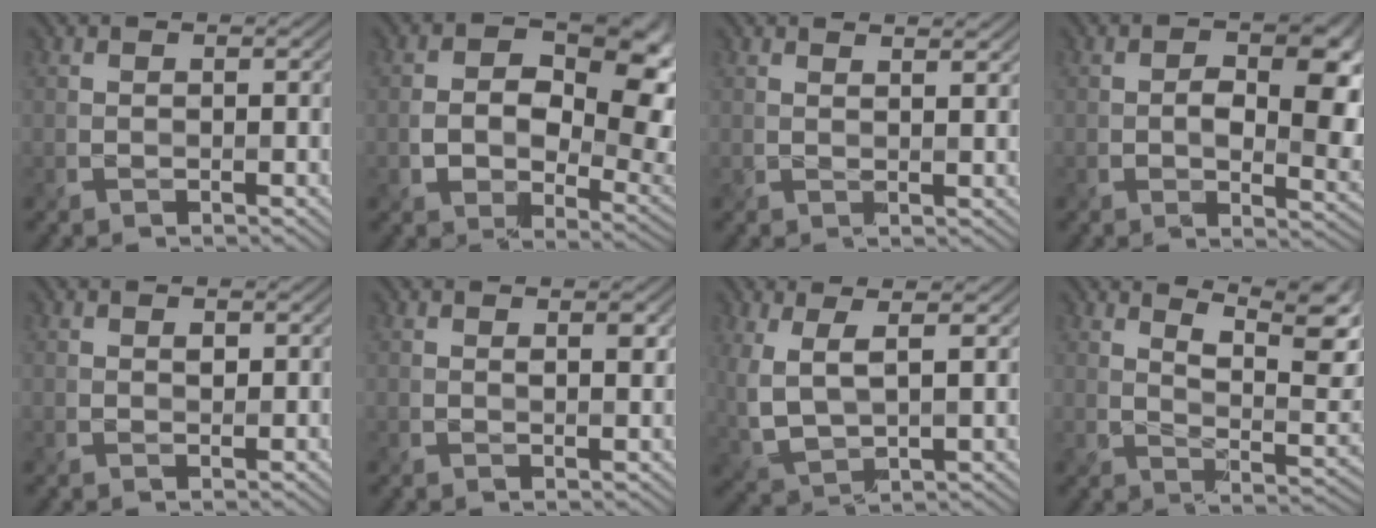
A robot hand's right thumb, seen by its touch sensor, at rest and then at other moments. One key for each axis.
{"total": 11.5, "fx": 1.9, "fy": 7.9, "fz": 8.1, "tx": -0.117, "ty": -0.018, "tz": 0.033}
{"total": 2.1, "fx": 1.8, "fy": 0.2, "fz": 1.1, "tx": -0.021, "ty": -0.002, "tz": 0.034}
{"total": 8.8, "fx": 0.7, "fy": 4.9, "fz": 7.2, "tx": -0.097, "ty": -0.008, "tz": 0.011}
{"total": 0.7, "fx": 0.4, "fy": 0.4, "fz": 0.4, "tx": -0.008, "ty": -0.004, "tz": 0.010}
{"total": 1.3, "fx": 0.7, "fy": 0.4, "fz": 1.0, "tx": -0.017, "ty": -0.005, "tz": 0.016}
{"total": 6.8, "fx": 2.6, "fy": 3.0, "fz": 5.5, "tx": -0.145, "ty": -0.006, "tz": 0.055}
{"total": 10.2, "fx": 6.7, "fy": 2.1, "fz": 7.4, "tx": -0.128, "ty": 0.007, "tz": 0.106}